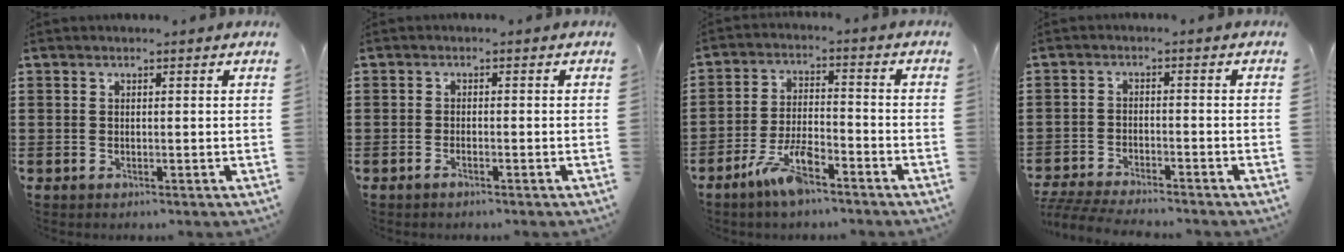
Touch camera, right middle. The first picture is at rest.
{"total": 0.9, "force": [-0.6, 0.1, 0.7], "torque": [-0.014, -0.006, -0.010]}
{"total": 7.2, "force": [-5.0, 2.0, 4.8], "torque": [-0.102, 0.003, -0.094]}
{"total": 4.5, "force": [-4.3, 0.1, 1.0], "torque": [-0.029, -0.008, -0.091]}